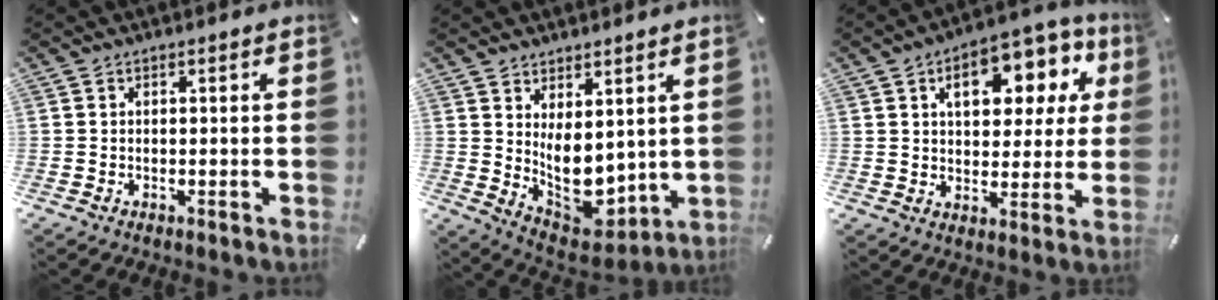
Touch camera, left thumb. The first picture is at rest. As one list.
[{"total": 10.2, "force": [1.1, 7.5, 6.8], "torque": [-0.095, -0.040, 0.031]}, {"total": 14.5, "force": [6.2, 8.7, 9.9], "torque": [-0.133, -0.021, 0.101]}]